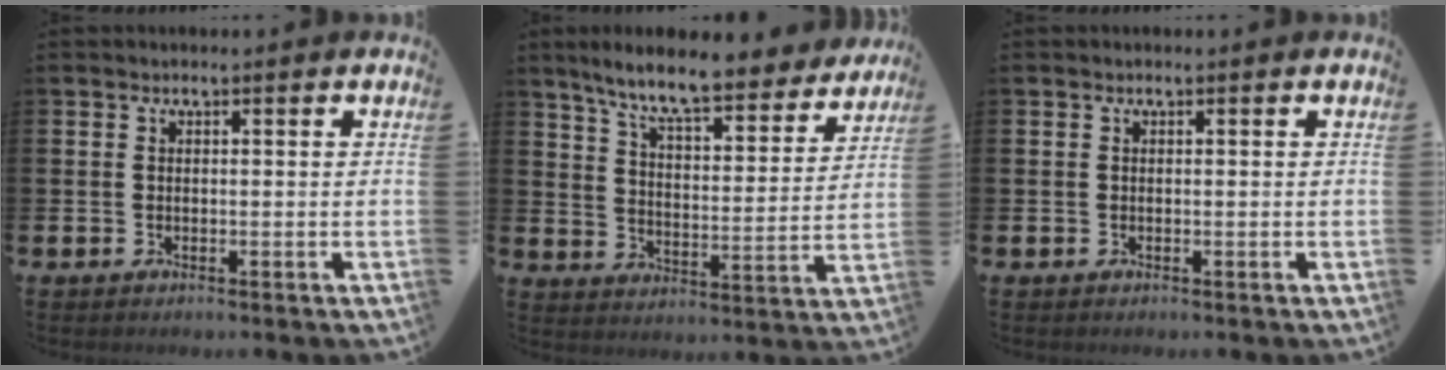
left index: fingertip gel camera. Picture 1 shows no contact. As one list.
[{"total": 9.3, "force": [8.4, 1.2, 3.8], "torque": [-0.097, -0.049, 0.145]}, {"total": 0.0}]